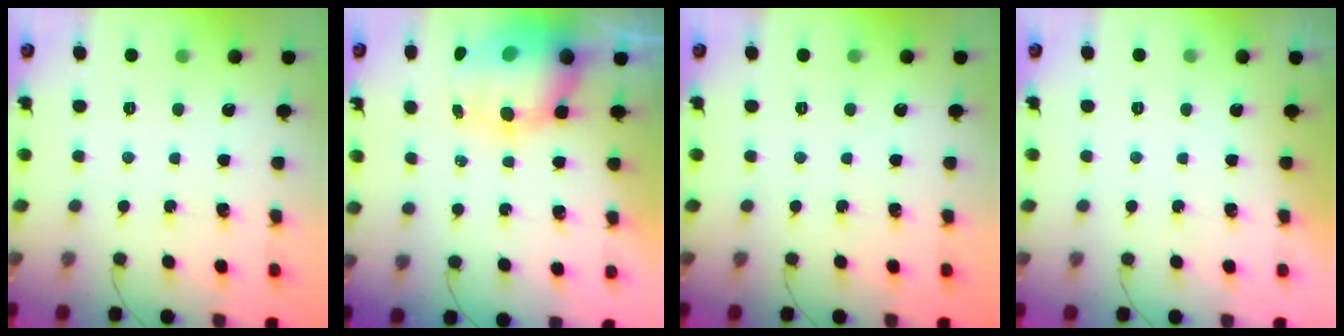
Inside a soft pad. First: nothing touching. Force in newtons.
{"total": 11.8, "press": 11.5, "slide": 2.7}
{"total": 0.0}
{"total": 0.0}